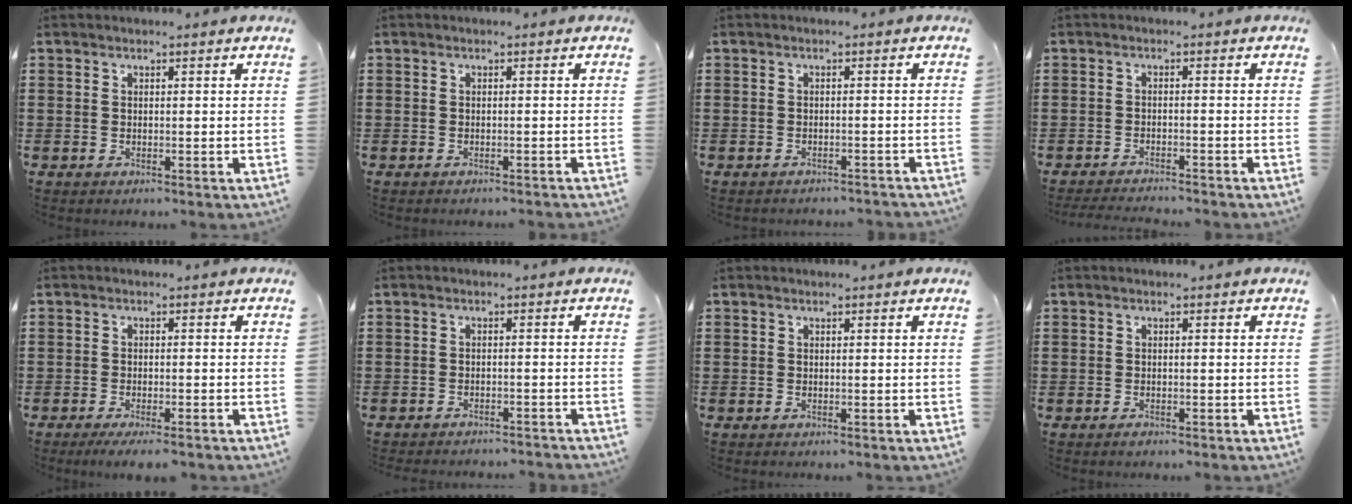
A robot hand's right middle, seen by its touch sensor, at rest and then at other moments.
{"total": 0.6, "force": [-0.5, -0.1, 0.1], "torque": [-0.004, -0.003, -0.010]}
{"total": 1.2, "force": [-1.2, 0.0, 0.0], "torque": [-0.006, 0.000, -0.024]}
{"total": 2.4, "force": [-2.3, 0.0, 0.2], "torque": [-0.008, -0.002, -0.048]}
{"total": 2.1, "force": [-1.8, 0.0, 1.0], "torque": [-0.025, -0.003, -0.036]}
{"total": 1.8, "force": [-1.8, 0.0, 0.0], "torque": [-0.006, 0.000, -0.038]}
{"total": 0.0}
{"total": 0.7, "force": [-0.6, 0.2, 0.2], "torque": [-0.005, -0.002, -0.012]}